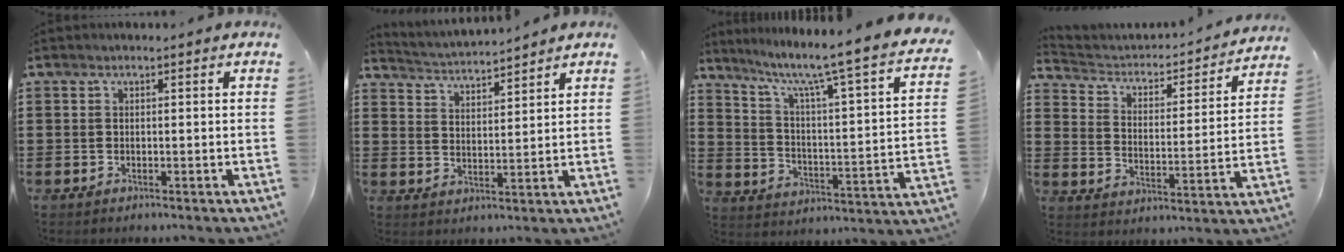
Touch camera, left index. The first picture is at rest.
{"total": 3.3, "force": [3.2, -0.4, 0.0], "torque": [-0.015, -0.021, 0.054]}
{"total": 6.5, "force": [4.9, -0.5, 4.2], "torque": [-0.104, -0.052, 0.066]}
{"total": 2.5, "force": [2.1, 1.3, 0.5], "torque": [-0.031, -0.022, 0.024]}